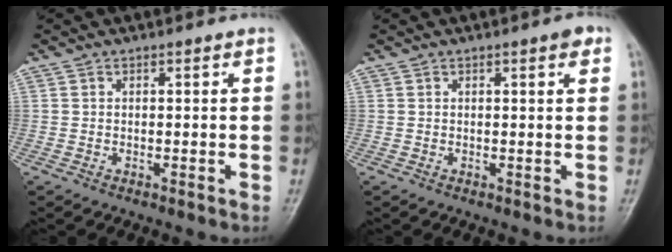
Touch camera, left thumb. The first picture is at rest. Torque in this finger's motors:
{"motor_torque": [0.00, 0.00, 0.03, -0.29, 0.03]}